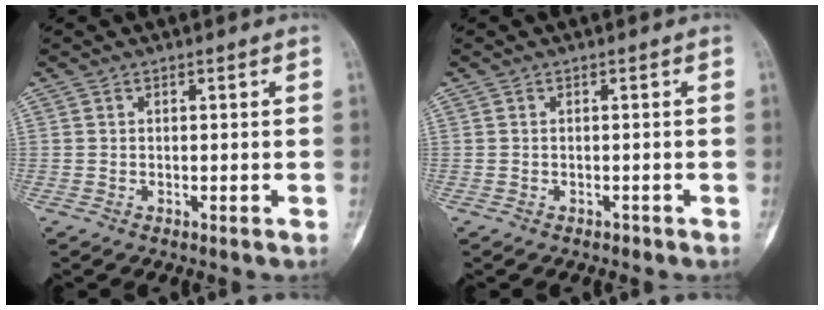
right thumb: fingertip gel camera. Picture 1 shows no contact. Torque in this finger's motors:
{"motor_torque": [0.36, -0.24, 0.18, 0.01, -0.02]}